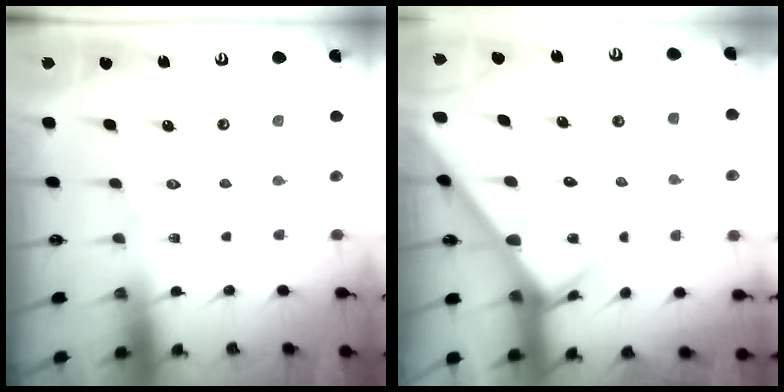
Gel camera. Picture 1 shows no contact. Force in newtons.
{"total": 5.1, "press": 5.0, "slide": 0.3}